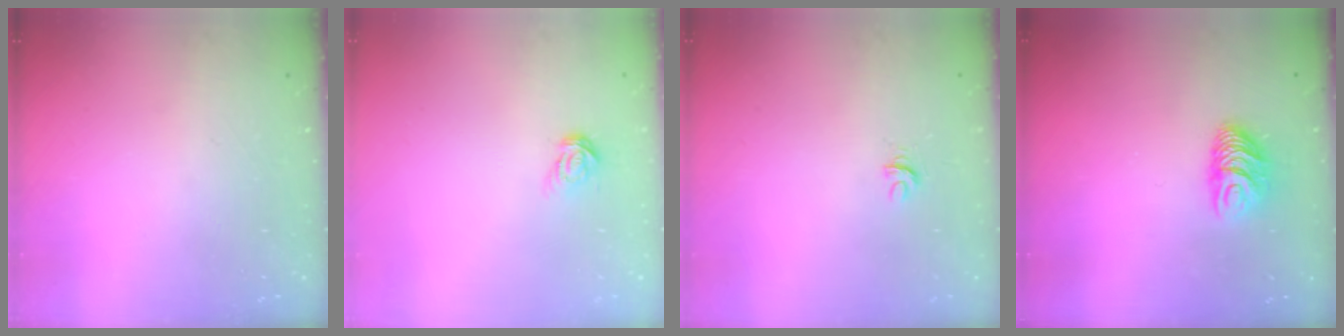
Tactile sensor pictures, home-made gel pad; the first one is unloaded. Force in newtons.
{"total": 5.5, "press": 5.4, "slide": 0.5}
{"total": 4.0, "press": 3.9, "slide": 0.4}
{"total": 7.9, "press": 7.9, "slide": 0.7}